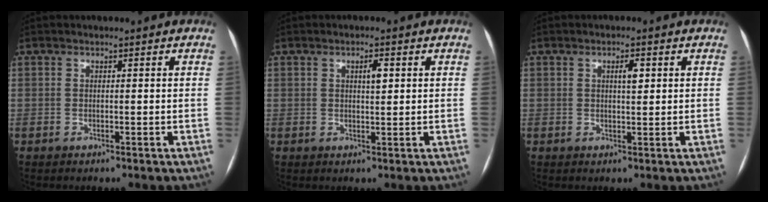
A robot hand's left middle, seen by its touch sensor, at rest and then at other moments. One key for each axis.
{"total": 2.3, "fx": 0.8, "fy": 0.6, "fz": 2.0, "tx": -0.034, "ty": 0.001, "tz": 0.012}
{"total": 2.3, "fx": 0.8, "fy": 0.6, "fz": 2.1, "tx": -0.034, "ty": 0.002, "tz": 0.012}